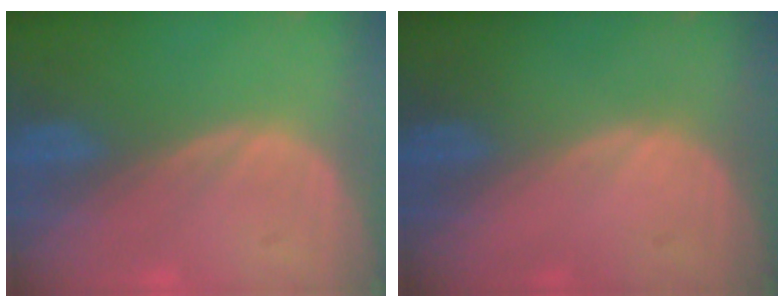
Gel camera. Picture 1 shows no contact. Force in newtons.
{"total": 0.6, "press": 0.1, "slide": 0.6}